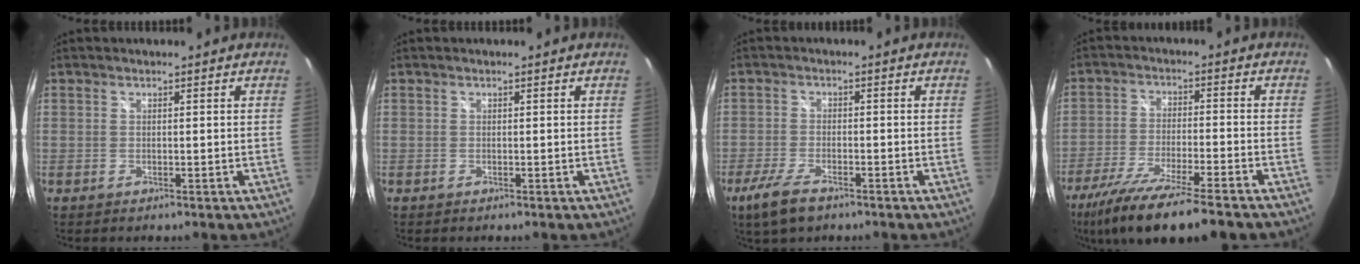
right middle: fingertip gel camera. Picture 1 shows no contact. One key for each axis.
{"total": 0.0}
{"total": 6.4, "fx": -4.4, "fy": 2.1, "fz": 4.2, "tx": -0.111, "ty": -0.018, "tz": -0.084}
{"total": 15.9, "fx": -12.7, "fy": 0.9, "fz": 9.6, "tx": -0.199, "ty": -0.041, "tz": -0.218}